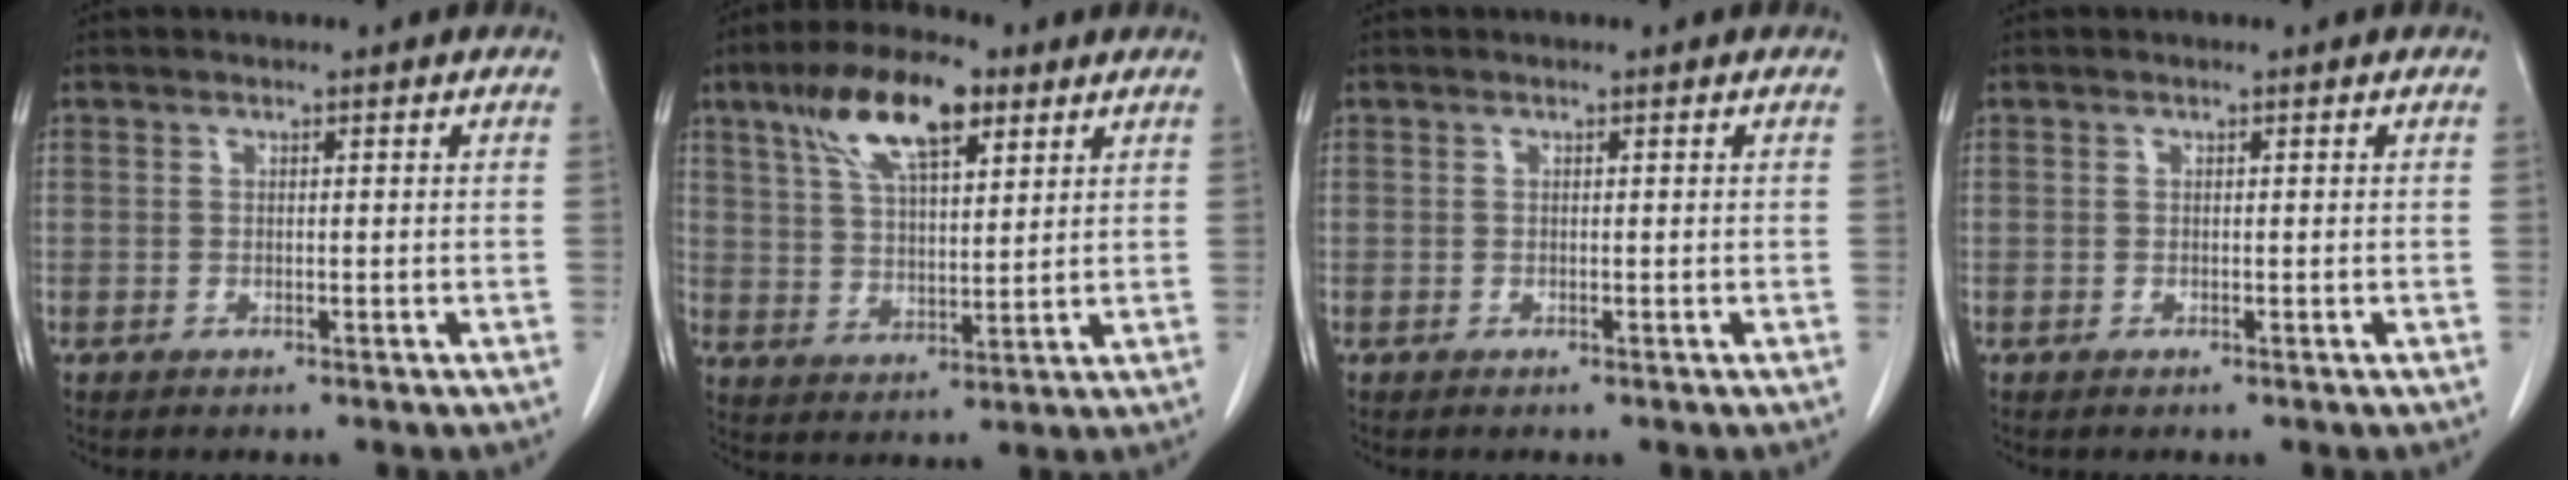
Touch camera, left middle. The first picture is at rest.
{"total": 11.7, "force": [6.6, 3.9, 8.8], "torque": [-0.164, 0.018, 0.123]}
{"total": 0.0}
{"total": 0.0}